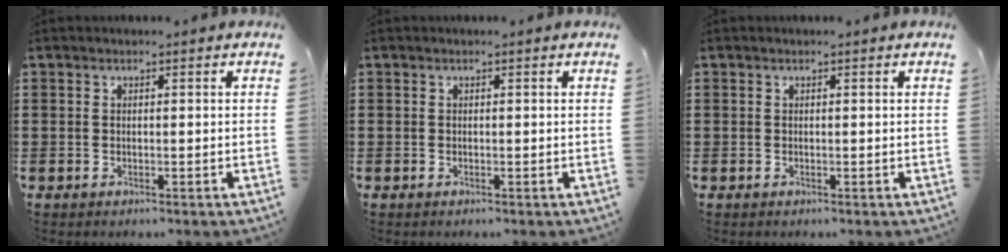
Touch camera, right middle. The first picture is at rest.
{"total": 0.0}
{"total": 0.0}